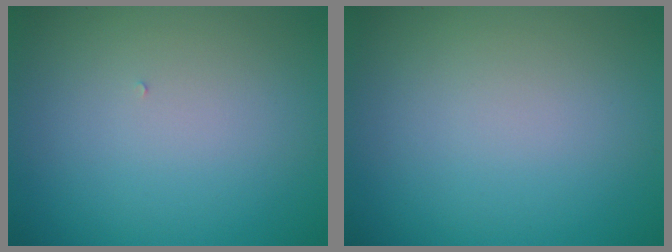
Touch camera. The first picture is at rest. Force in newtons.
{"total": 0.0}